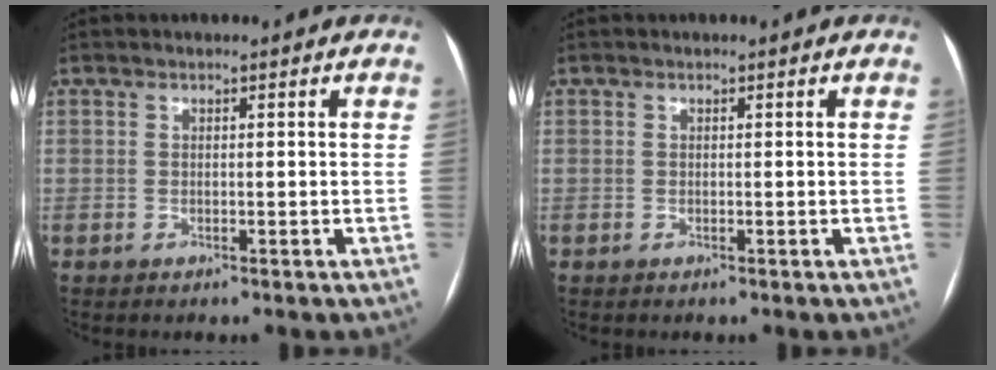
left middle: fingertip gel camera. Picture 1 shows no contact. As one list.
[{"total": 0.0}]